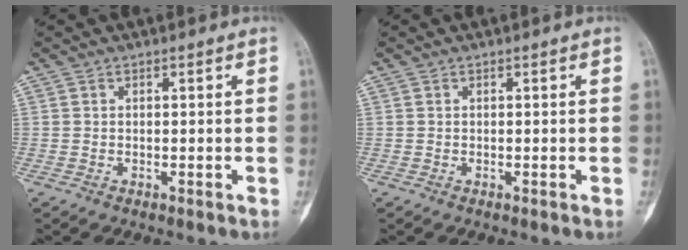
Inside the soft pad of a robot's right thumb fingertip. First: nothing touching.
{"total": 0.0}